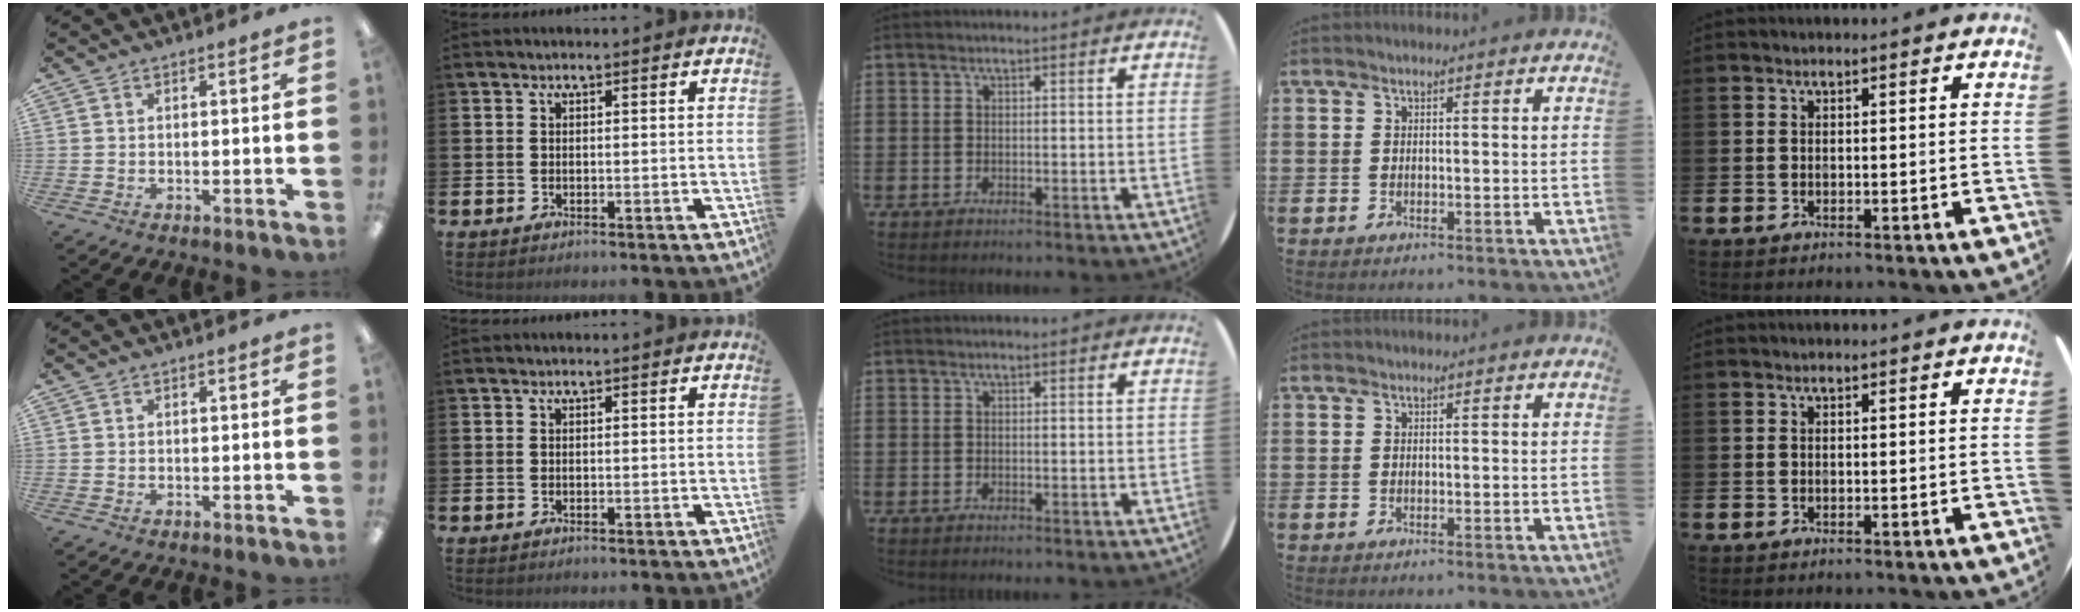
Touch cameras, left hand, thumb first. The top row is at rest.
{}